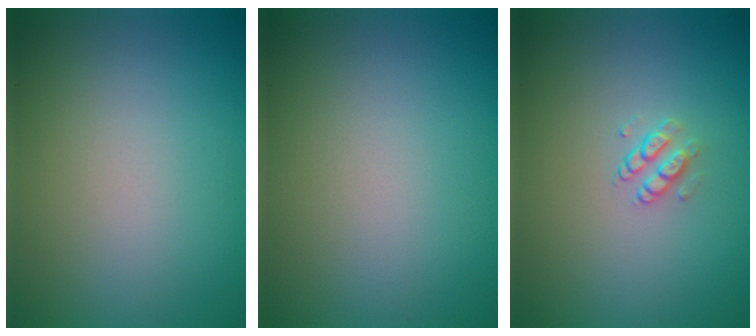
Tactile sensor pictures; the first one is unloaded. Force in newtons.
{"total": 0.0}
{"total": 1.4, "press": 1.0, "slide": 1.0}